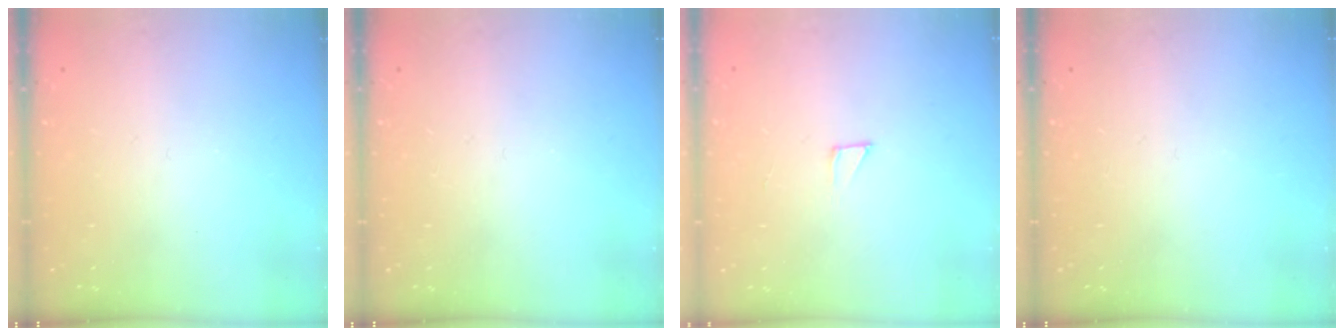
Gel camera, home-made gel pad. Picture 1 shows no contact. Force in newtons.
{"total": 0.0}
{"total": 1.9, "press": 1.9, "slide": 0.1}
{"total": 0.0}